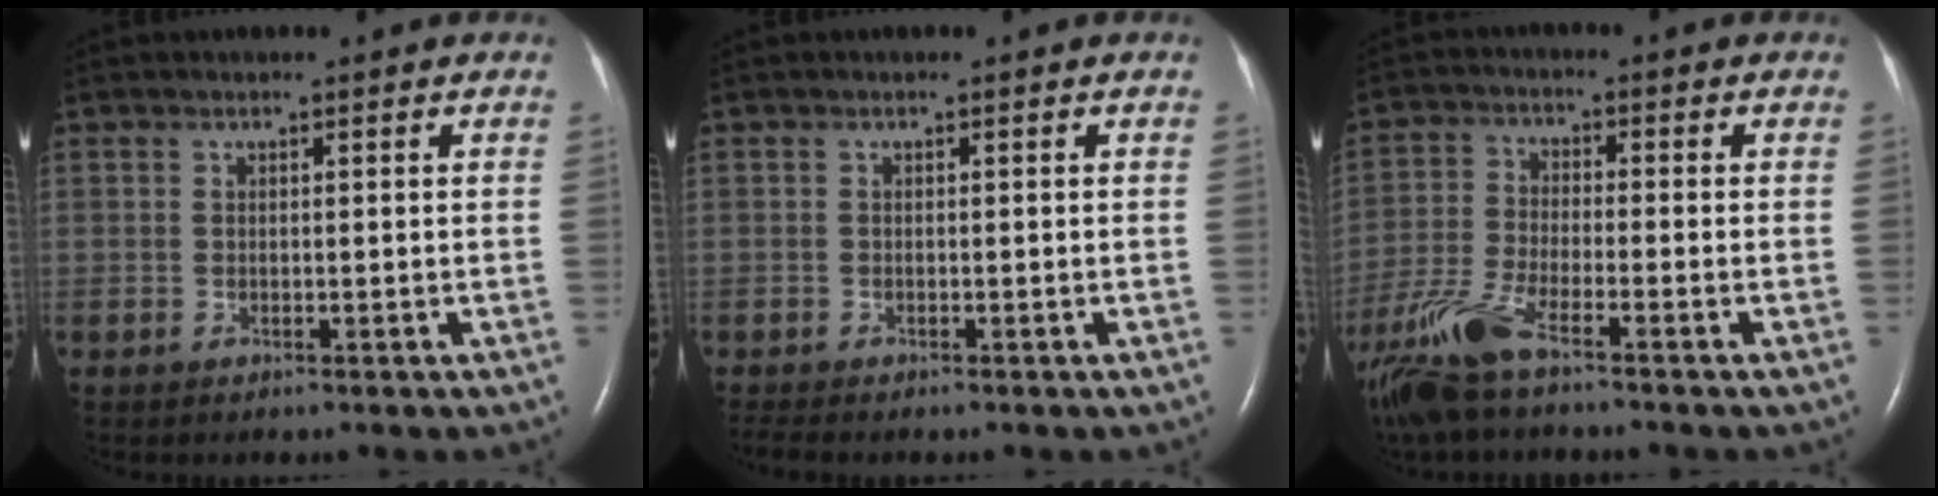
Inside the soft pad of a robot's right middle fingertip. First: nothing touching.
{"total": 1.3, "force": [-1.2, -0.1, 0.5], "torque": [-0.016, -0.006, -0.022]}
{"total": 9.8, "force": [-7.2, 1.4, 6.5], "torque": [-0.149, -0.026, -0.141]}